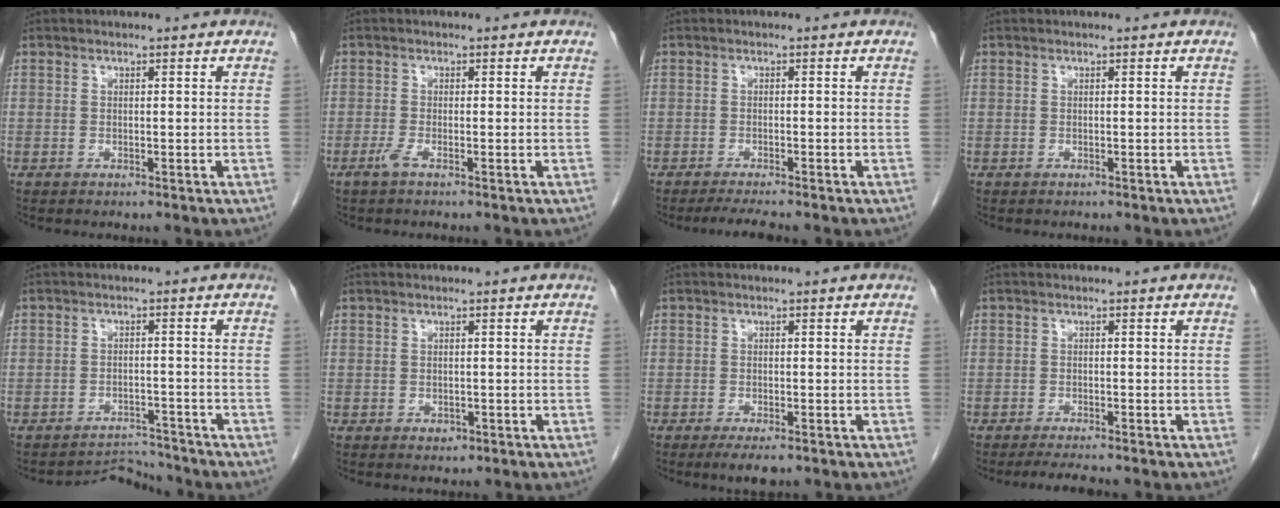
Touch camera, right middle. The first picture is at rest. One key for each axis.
{"total": 1.4, "fx": -0.8, "fy": 0.0, "fz": 1.1, "tx": -0.027, "ty": -0.003, "tz": -0.021}
{"total": 2.9, "fx": -2.6, "fy": -0.3, "fz": 1.4, "tx": -0.028, "ty": -0.010, "tz": -0.044}
{"total": 0.0}
{"total": 3.7, "fx": -3.3, "fy": 0.1, "fz": -1.6, "tx": 0.034, "ty": 0.007, "tz": -0.047}
{"total": 0.9, "fx": -0.4, "fy": 0.7, "fz": 0.4, "tx": -0.008, "ty": 0.000, "tz": -0.001}
{"total": 3.2, "fx": -2.2, "fy": 0.9, "fz": 2.2, "tx": -0.031, "ty": -0.005, "tz": -0.031}
{"total": 2.9, "fx": -2.5, "fy": 0.0, "fz": 1.4, "tx": -0.025, "ty": -0.008, "tz": -0.039}